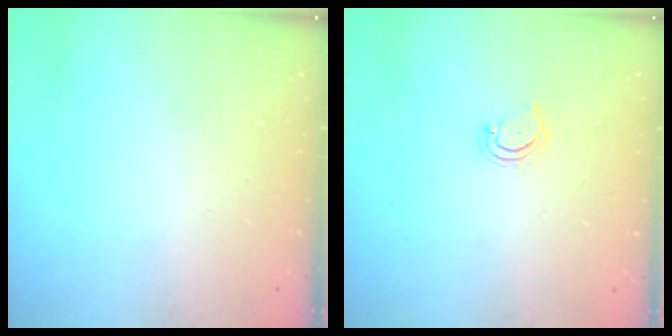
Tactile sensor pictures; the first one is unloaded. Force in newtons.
{"total": 4.1, "press": 4.1, "slide": 0.3}